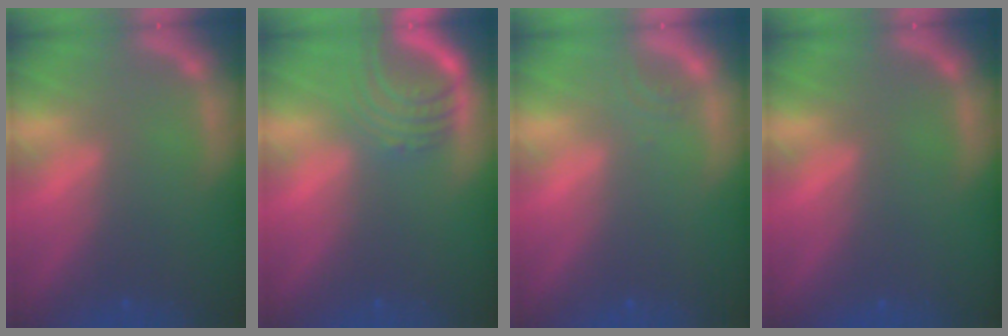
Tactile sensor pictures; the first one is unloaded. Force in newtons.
{"total": 5.5}
{"total": 1.0}
{"total": 0.0}